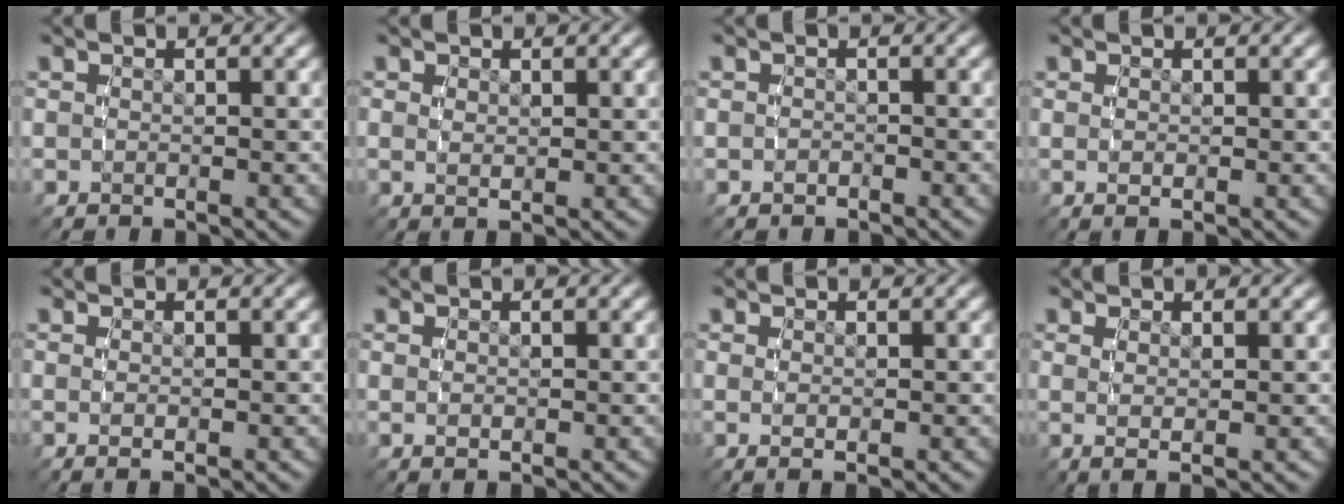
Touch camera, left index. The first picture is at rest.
{"total": 0.8, "force": [0.5, 0.1, 0.6], "torque": [-0.012, -0.009, 0.016]}
{"total": 0.7, "force": [-0.7, 0.2, 0.0], "torque": [-0.003, -0.004, -0.007]}
{"total": 0.8, "force": [0.0, -0.2, 0.7], "torque": [-0.020, -0.008, 0.009]}
{"total": 0.9, "force": [-0.1, -0.4, 0.8], "torque": [-0.021, -0.007, 0.006]}
{"total": 0.7, "force": [0.3, -0.1, 0.6], "torque": [-0.013, -0.007, 0.013]}
{"total": 1.0, "force": [0.2, -0.3, 0.9], "torque": [-0.022, -0.007, 0.011]}
{"total": 1.7, "force": [0.6, -0.2, 1.6], "torque": [-0.029, -0.006, 0.020]}